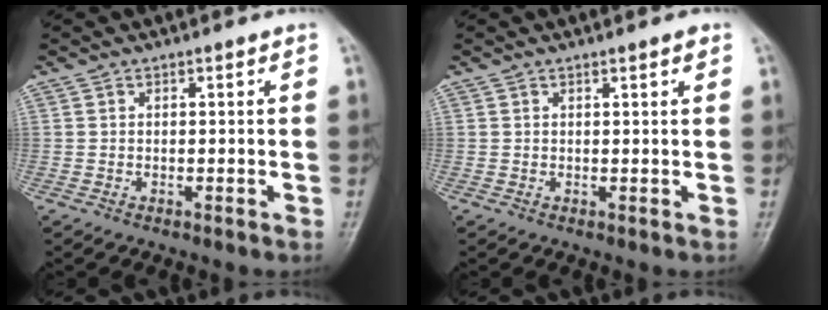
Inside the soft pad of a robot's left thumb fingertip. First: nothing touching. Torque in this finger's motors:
{"motor_torque": [-0.12, 0.01, 0.06, 0.09, 0.01]}